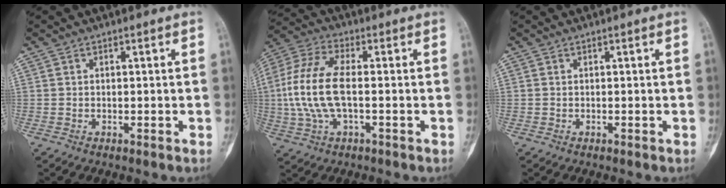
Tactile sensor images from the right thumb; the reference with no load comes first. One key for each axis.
{"total": 14.2, "fx": -0.6, "fy": 6.3, "fz": 12.7, "tx": -0.293, "ty": 0.022, "tz": -0.013}
{"total": 0.0}